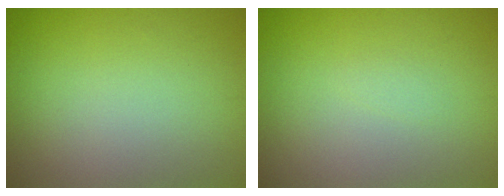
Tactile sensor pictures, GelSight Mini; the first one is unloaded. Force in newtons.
{"total": 0.5, "press": 0.5, "slide": 0.1}